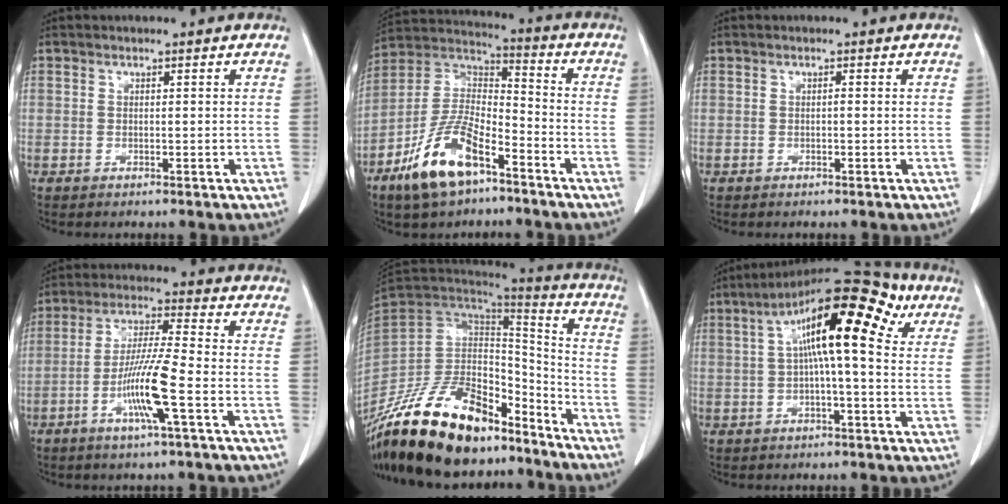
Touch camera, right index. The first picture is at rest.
{"total": 13.9, "force": [-8.2, 5.0, 10.0], "torque": [-0.205, 0.002, -0.154]}
{"total": 0.0}
{"total": 9.8, "force": [-3.4, -0.3, 9.2], "torque": [-0.179, -0.006, -0.067]}
{"total": 26.4, "force": [-19.9, 10.4, 13.8], "torque": [-0.289, -0.002, -0.348]}
{"total": 16.3, "force": [5.2, 3.7, 15.0], "torque": [-0.233, 0.057, 0.072]}